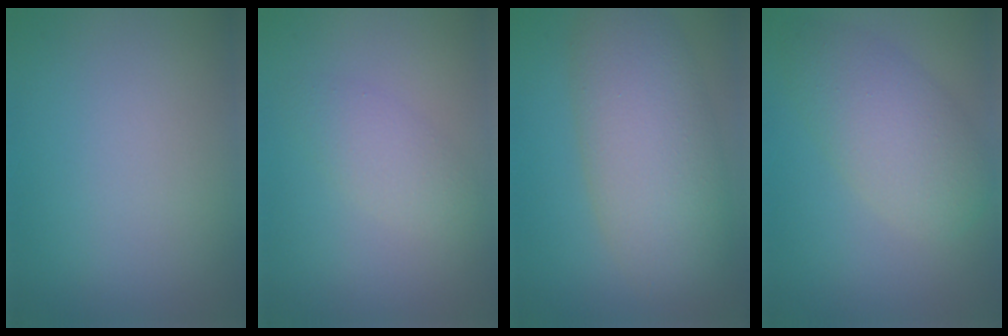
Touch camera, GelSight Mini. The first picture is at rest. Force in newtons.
{"total": 2.2, "press": 2.2, "slide": 0.0}
{"total": 7.8, "press": 7.8, "slide": 0.4}
{"total": 5.1, "press": 5.1, "slide": 0.2}